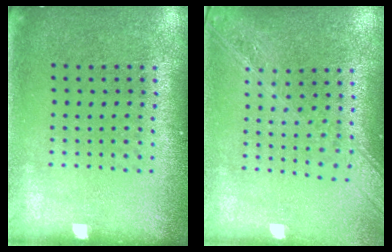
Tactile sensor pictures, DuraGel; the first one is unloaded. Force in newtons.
{"total": 2.0, "press": 1.8, "slide": 1.0}